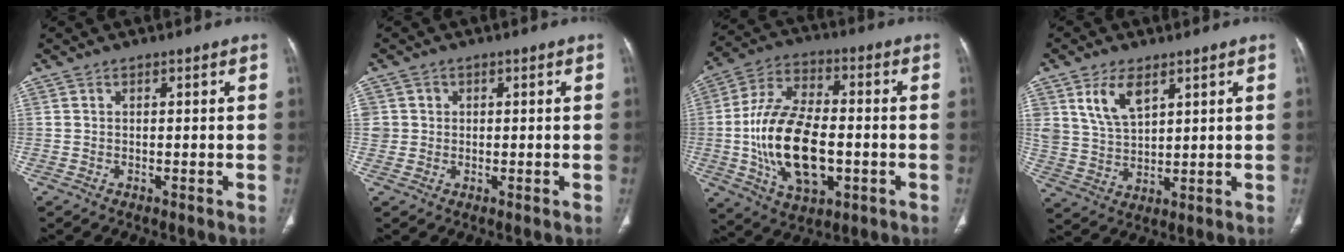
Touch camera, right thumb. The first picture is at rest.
{"total": 3.1, "force": [0.5, 3.0, 0.5], "torque": [0.008, 0.004, 0.013]}
{"total": 19.2, "force": [-2.8, 10.6, 15.9], "torque": [-0.289, 0.016, -0.040]}
{"total": 8.0, "force": [4.3, 4.3, 5.2], "torque": [-0.087, -0.022, 0.092]}